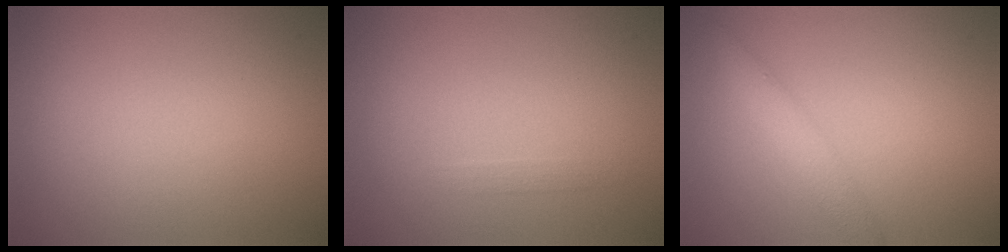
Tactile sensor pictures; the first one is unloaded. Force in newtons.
{"total": 0.6, "press": 0.6, "slide": 0.0}
{"total": 2.3, "press": 2.3, "slide": 0.1}